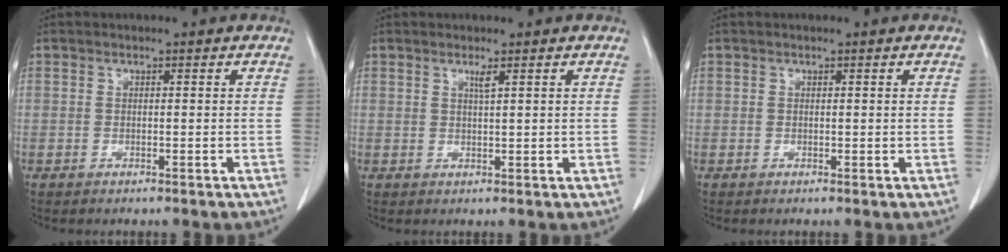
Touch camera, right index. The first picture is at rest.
{"total": 1.3, "force": [0.9, -0.2, 1.0], "torque": [-0.020, -0.005, 0.016]}
{"total": 0.0}